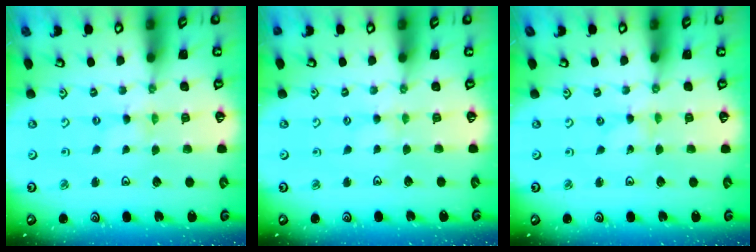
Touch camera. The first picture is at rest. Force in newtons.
{"total": 2.4, "press": 2.3, "slide": 0.3}
{"total": 0.0}